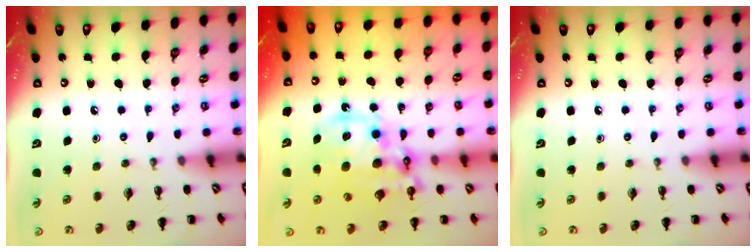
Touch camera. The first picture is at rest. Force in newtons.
{"total": 15.1, "press": 14.6, "slide": 3.7}
{"total": 0.0}